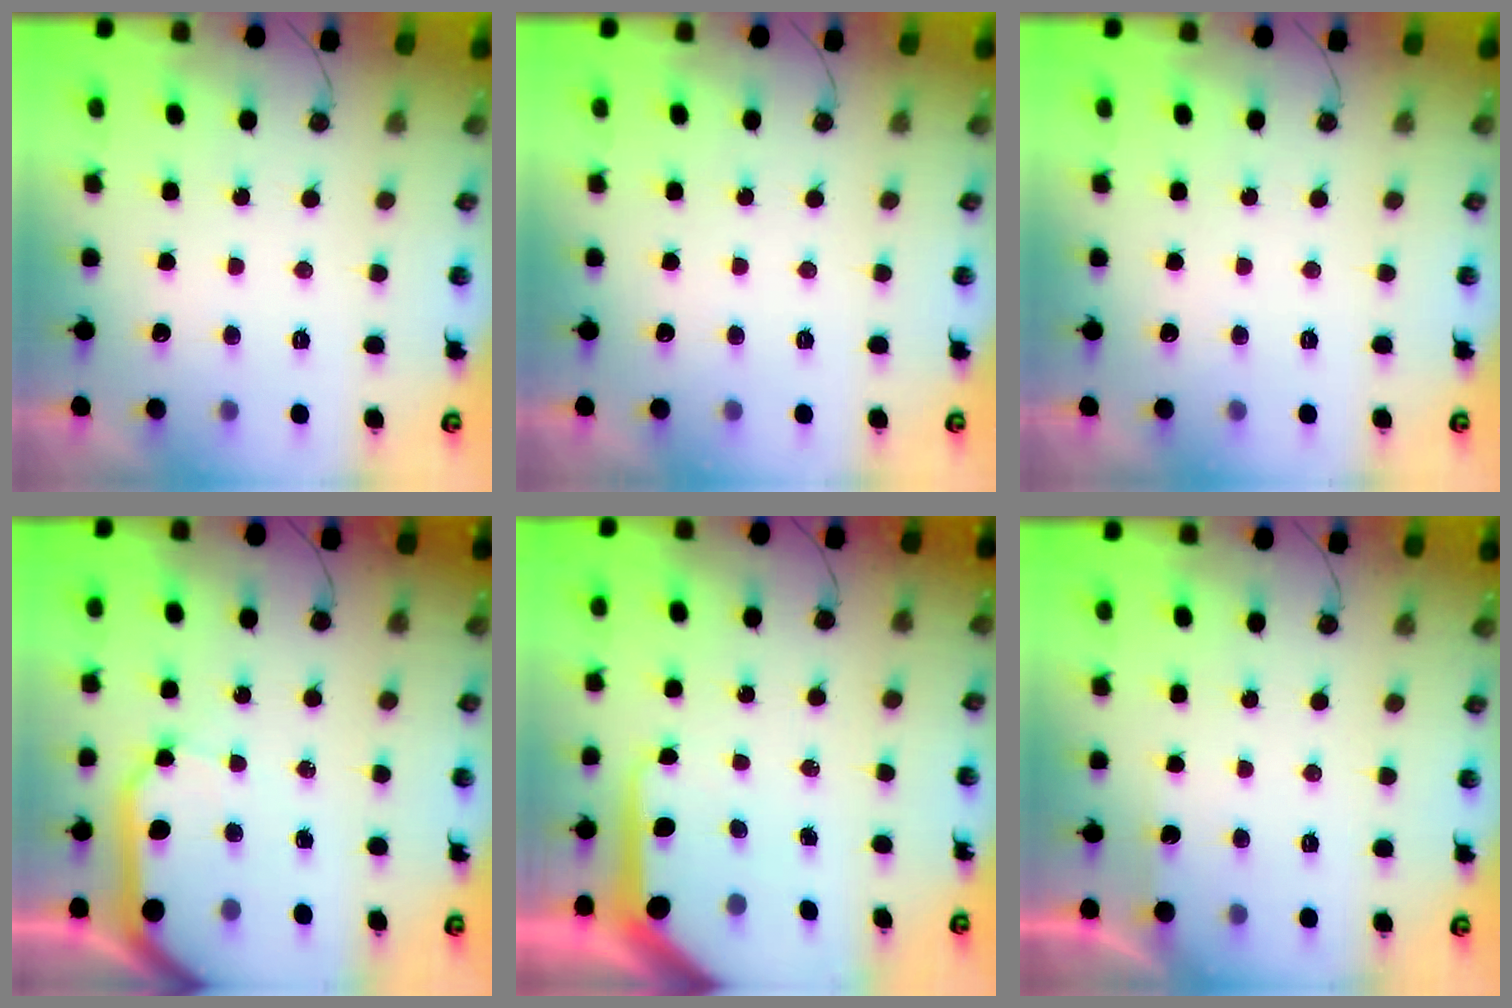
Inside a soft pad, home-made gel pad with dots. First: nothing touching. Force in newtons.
{"total": 0.0}
{"total": 0.0}
{"total": 14.2, "press": 14.0, "slide": 2.1}
{"total": 11.0, "press": 11.0, "slide": 1.0}
{"total": 1.5, "press": 1.4, "slide": 0.3}